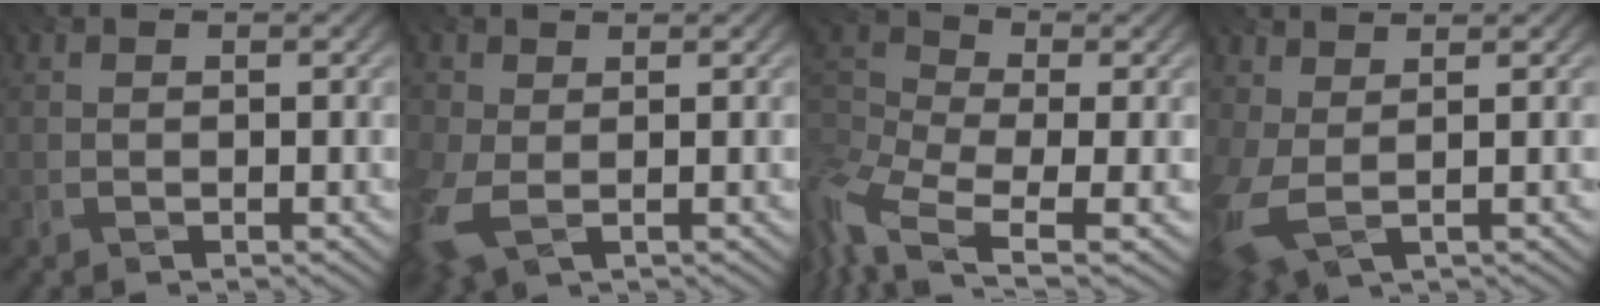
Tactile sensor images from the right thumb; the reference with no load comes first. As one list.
[{"total": 5.2, "force": [-0.5, 3.5, 3.8], "torque": [-0.113, -0.011, -0.011]}, {"total": 9.6, "force": [-5.1, 4.3, 7.0], "torque": [-0.184, -0.015, -0.103]}, {"total": 5.6, "force": [0.7, 3.0, 4.7], "torque": [-0.140, -0.001, 0.014]}]